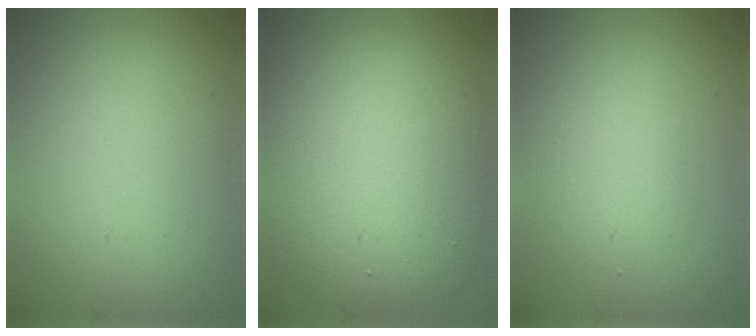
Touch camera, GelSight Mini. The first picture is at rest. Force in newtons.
{"total": 10.7, "press": 10.7, "slide": 1.1}
{"total": 2.5, "press": 2.5, "slide": 0.1}